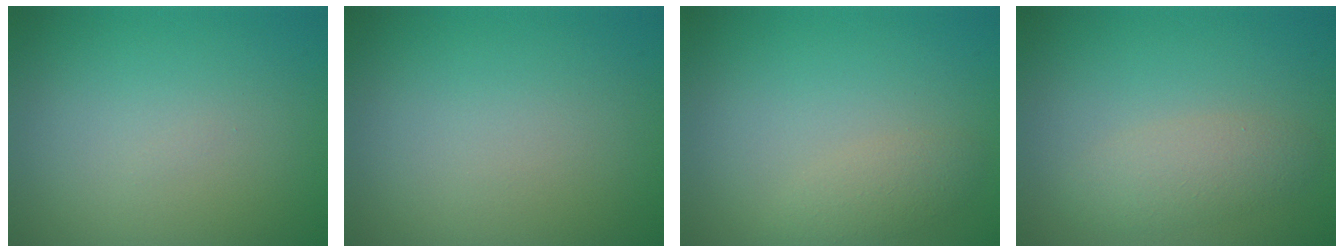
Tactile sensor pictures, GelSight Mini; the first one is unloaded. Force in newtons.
{"total": 0.0}
{"total": 1.7, "press": 1.7, "slide": 0.0}
{"total": 2.4, "press": 2.4, "slide": 0.1}